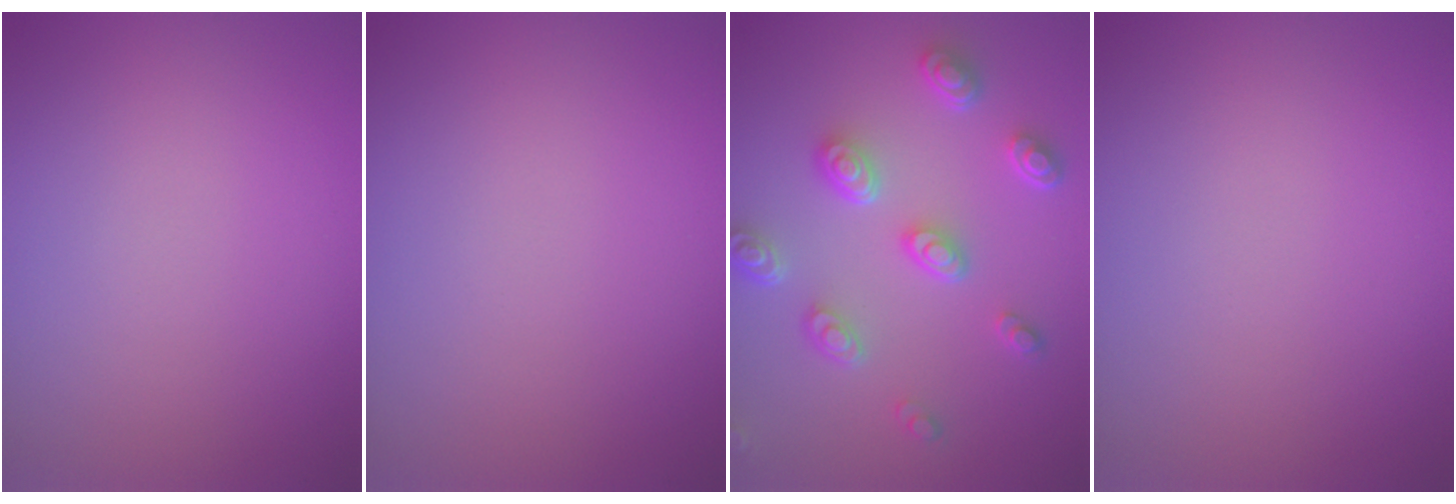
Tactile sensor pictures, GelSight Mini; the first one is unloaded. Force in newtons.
{"total": 0.0}
{"total": 5.0, "press": 3.9, "slide": 3.1}
{"total": 0.0}